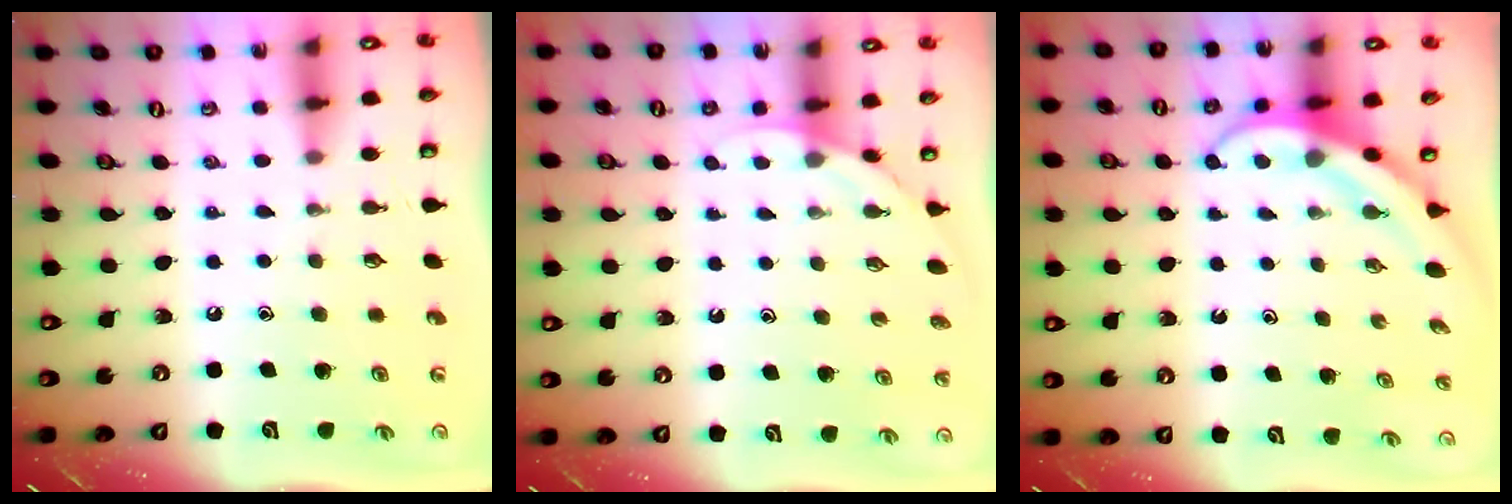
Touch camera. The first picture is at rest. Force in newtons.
{"total": 3.6, "press": 3.6, "slide": 0.2}
{"total": 4.0, "press": 4.0, "slide": 0.4}